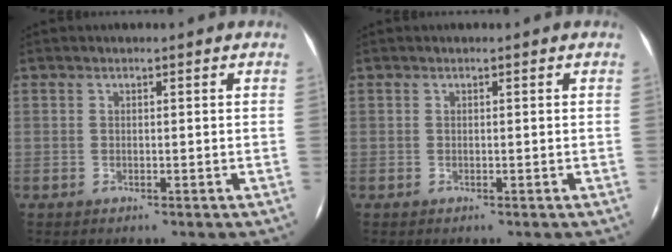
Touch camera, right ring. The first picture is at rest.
{"total": 0.0}